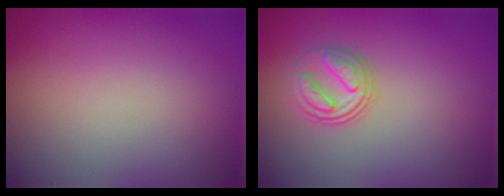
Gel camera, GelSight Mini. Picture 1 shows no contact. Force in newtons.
{"total": 2.8, "press": 2.6, "slide": 1.2}